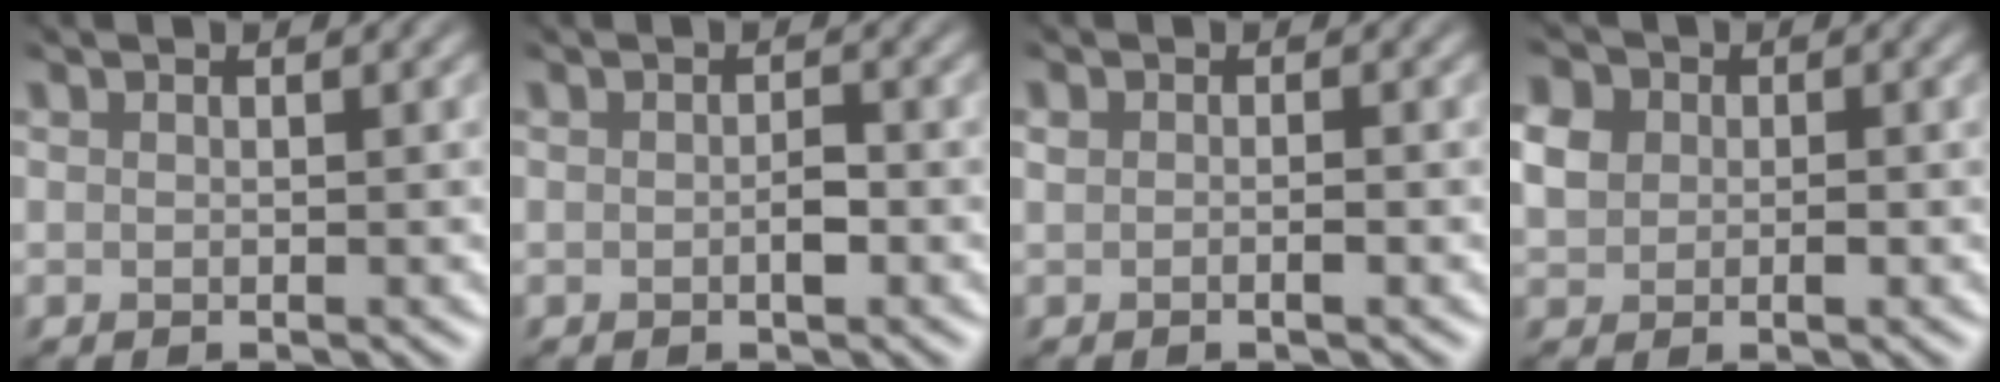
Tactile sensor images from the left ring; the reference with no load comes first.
{"total": 1.3, "force": [-1.0, 0.3, 0.8], "torque": [-0.022, -0.003, -0.010]}
{"total": 0.6, "force": [-0.5, 0.1, 0.4], "torque": [-0.014, -0.003, -0.003]}
{"total": 2.8, "force": [0.1, 2.5, 1.2], "torque": [-0.049, 0.001, 0.008]}